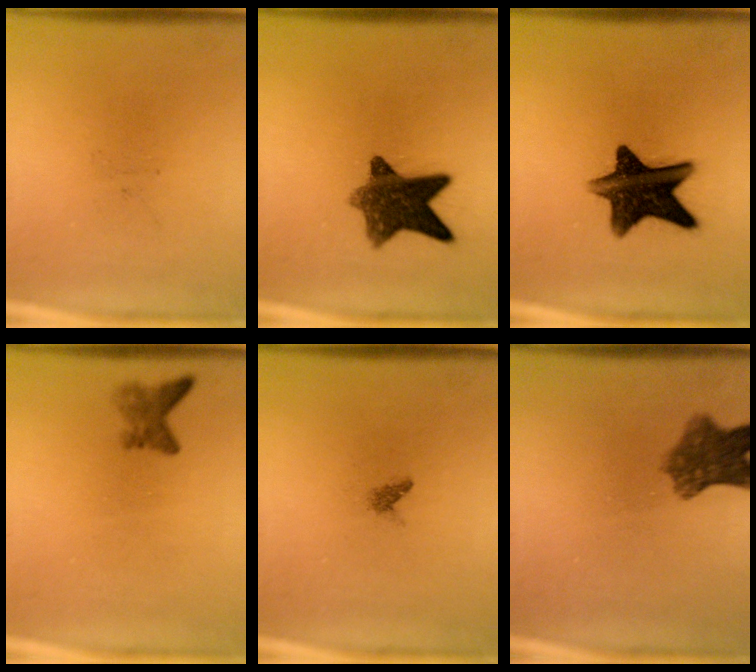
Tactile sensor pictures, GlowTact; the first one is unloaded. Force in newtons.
{"total": 9.6}
{"total": 12.8}
{"total": 2.0}
{"total": 0.7}
{"total": 7.0}